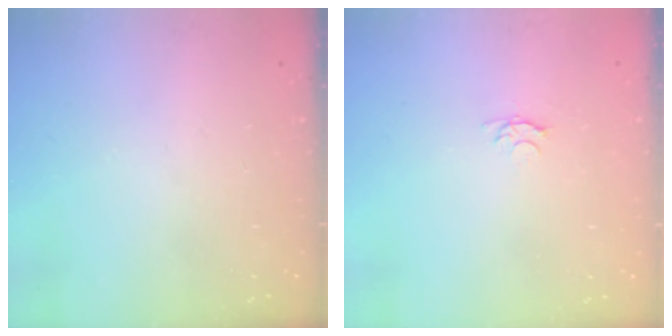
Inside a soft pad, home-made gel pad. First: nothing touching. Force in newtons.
{"total": 3.3, "press": 3.2, "slide": 0.5}